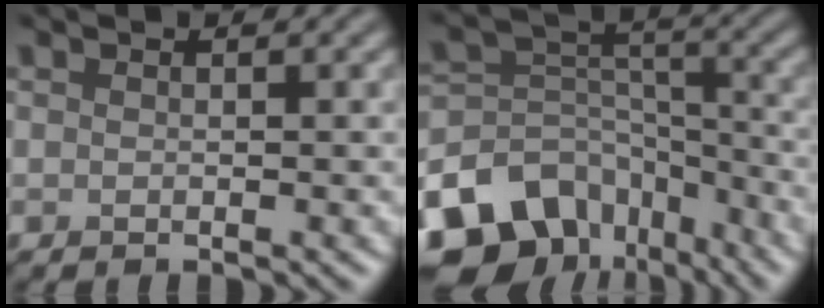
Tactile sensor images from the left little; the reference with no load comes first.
{"total": 13.2, "force": [-8.8, 8.6, 4.6], "torque": [-0.097, 0.007, -0.144]}